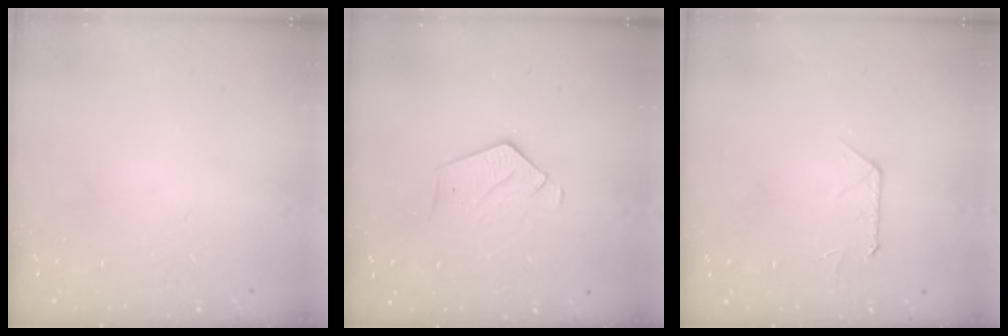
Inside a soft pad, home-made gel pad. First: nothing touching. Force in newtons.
{"total": 3.1, "press": 3.1, "slide": 0.1}
{"total": 5.2, "press": 5.1, "slide": 0.4}